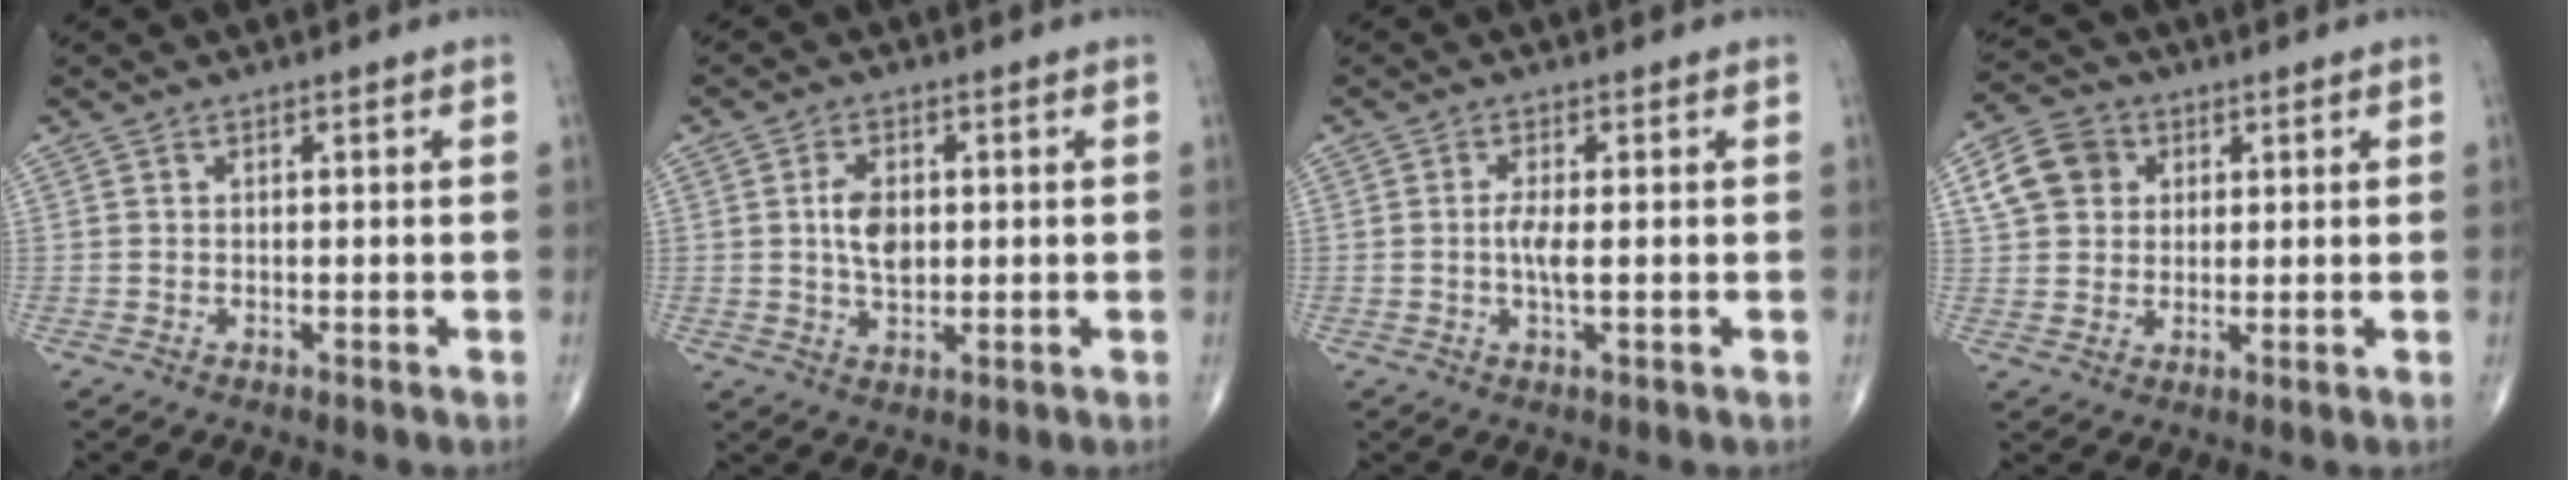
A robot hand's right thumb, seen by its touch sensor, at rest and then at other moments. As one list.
[{"total": 5.8, "force": [0.7, 3.5, 4.6], "torque": [-0.077, -0.003, 0.012]}, {"total": 3.1, "force": [-0.1, 0.6, 3.0], "torque": [-0.070, -0.006, -0.006]}, {"total": 8.2, "force": [2.5, 6.8, 3.9], "torque": [-0.054, 0.003, 0.041]}]